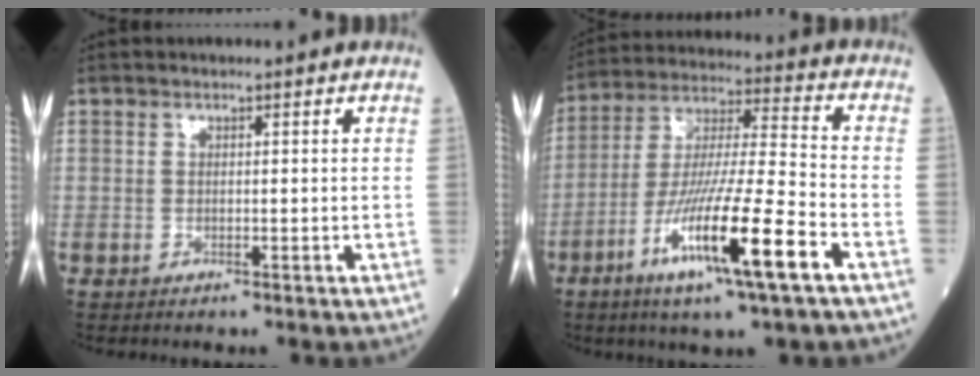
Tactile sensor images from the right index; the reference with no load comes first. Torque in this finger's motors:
{"motor_torque": [2.01, -0.13, 1.06, 0.21]}